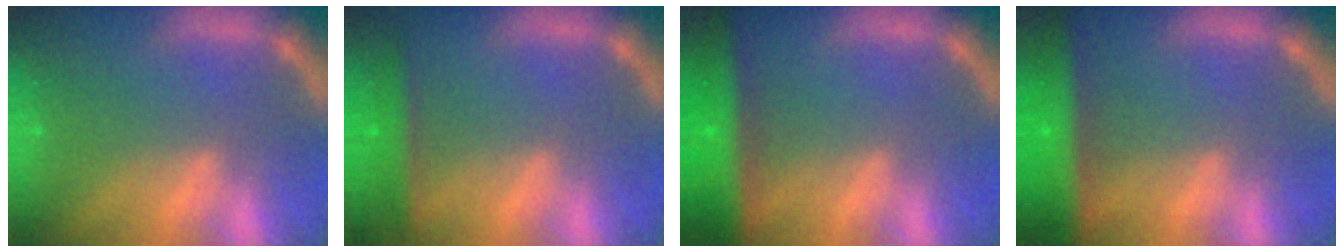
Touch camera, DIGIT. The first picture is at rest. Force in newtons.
{"total": 3.0}
{"total": 7.5}
{"total": 6.9}